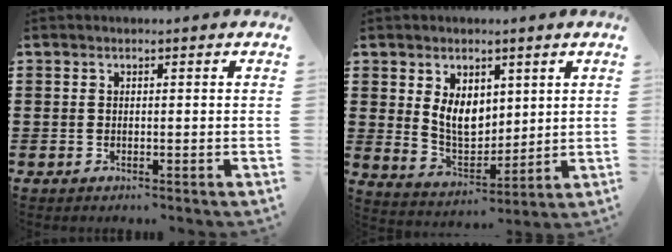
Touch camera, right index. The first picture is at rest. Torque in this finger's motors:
{"motor_torque": [0.88, -0.06, 0.26, 0.13]}